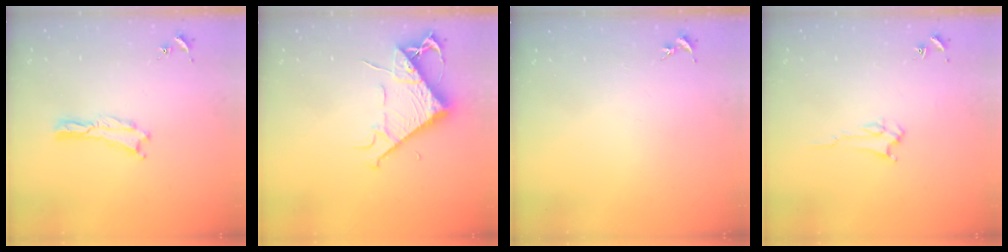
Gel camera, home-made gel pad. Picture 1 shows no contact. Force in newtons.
{"total": 7.8, "press": 7.8, "slide": 0.8}
{"total": 0.0}
{"total": 2.8, "press": 2.8, "slide": 0.4}